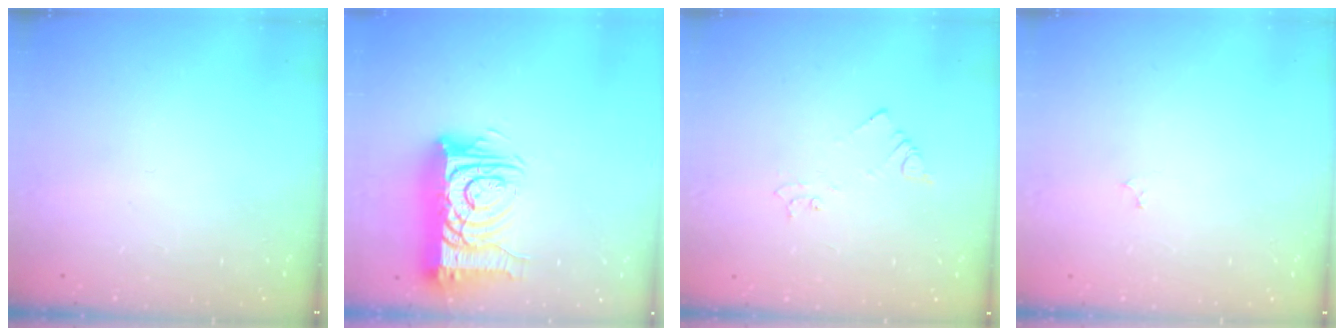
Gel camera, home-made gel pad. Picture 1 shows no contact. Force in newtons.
{"total": 14.6, "press": 14.5, "slide": 1.7}
{"total": 2.1, "press": 2.1, "slide": 0.3}
{"total": 2.3, "press": 2.3, "slide": 0.2}